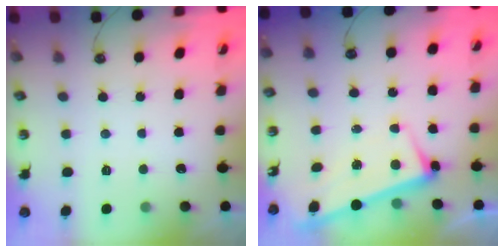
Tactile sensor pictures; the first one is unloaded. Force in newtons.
{"total": 2.4, "press": 2.3, "slide": 0.7}